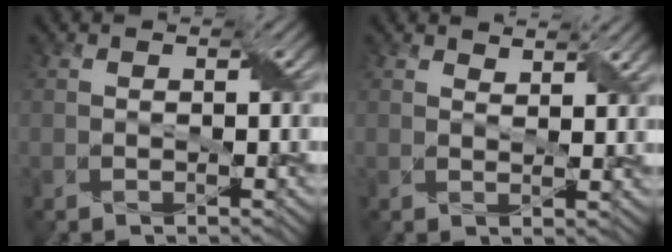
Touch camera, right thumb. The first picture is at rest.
{"total": 2.3, "force": [2.0, 0.6, 1.0], "torque": [-0.018, -0.002, 0.040]}